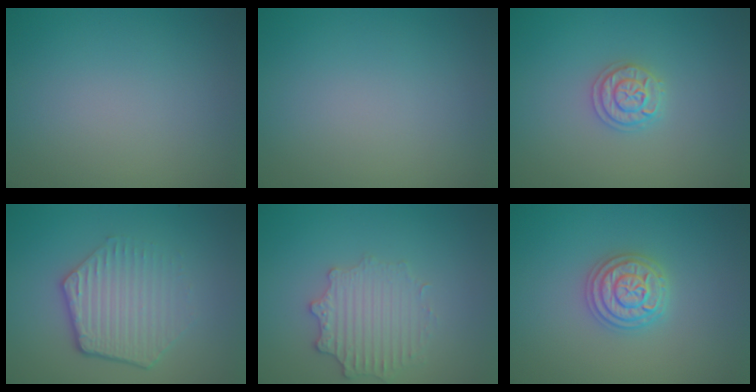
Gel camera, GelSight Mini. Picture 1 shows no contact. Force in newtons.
{"total": 0.0}
{"total": 2.0, "press": 2.0, "slide": 0.3}
{"total": 4.5, "press": 3.3, "slide": 3.0}
{"total": 2.7, "press": 2.6, "slide": 0.5}
{"total": 3.6, "press": 3.6, "slide": 0.5}